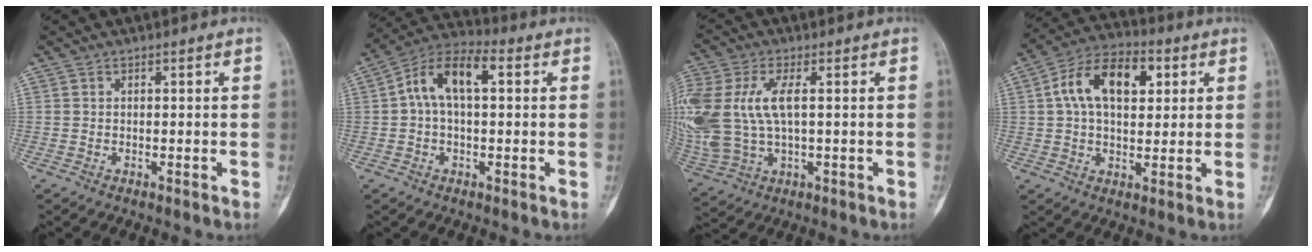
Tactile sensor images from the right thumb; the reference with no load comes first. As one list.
[{"total": 10.6, "force": [1.9, 5.4, 8.9], "torque": [-0.162, 0.039, 0.025]}, {"total": 18.5, "force": [2.1, 10.0, 15.4], "torque": [-0.391, 0.001, 0.048]}, {"total": 13.9, "force": [3.6, 8.2, 10.6], "torque": [-0.167, 0.017, 0.055]}]